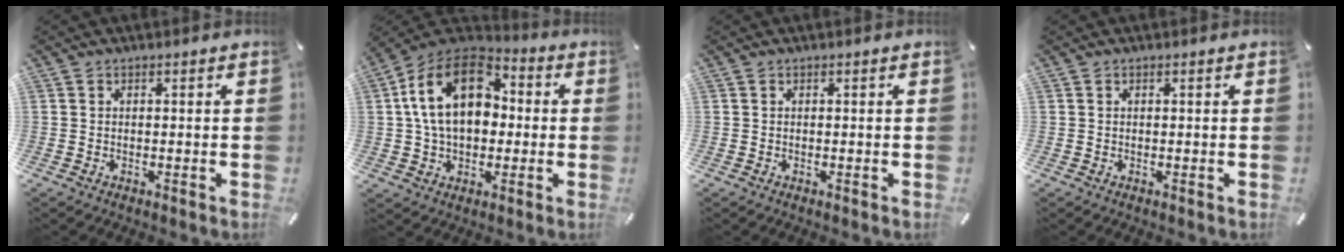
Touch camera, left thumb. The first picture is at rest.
{"total": 18.3, "force": [2.9, 12.9, 12.7], "torque": [-0.242, 0.004, 0.050]}
{"total": 0.0}
{"total": 0.0}